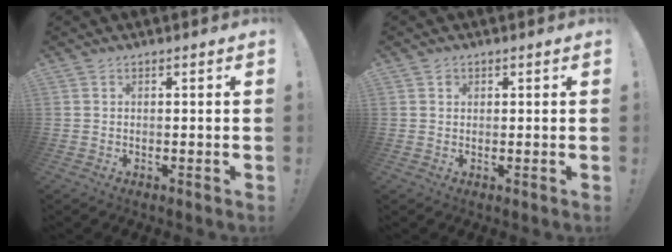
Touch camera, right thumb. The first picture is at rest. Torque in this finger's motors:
{"motor_torque": [-0.05, -0.06, 0.05, -0.01, 0.00]}